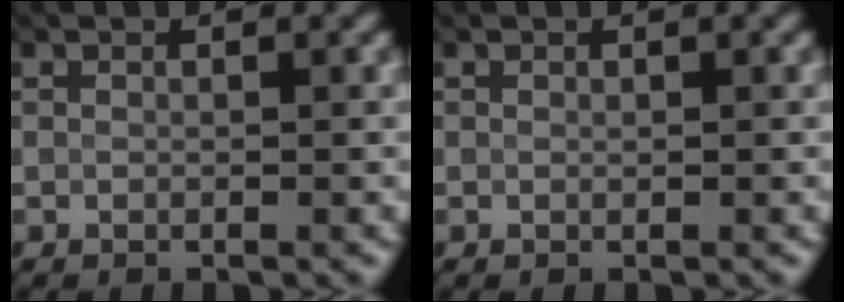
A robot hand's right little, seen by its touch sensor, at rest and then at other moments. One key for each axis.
{"total": 0.0}